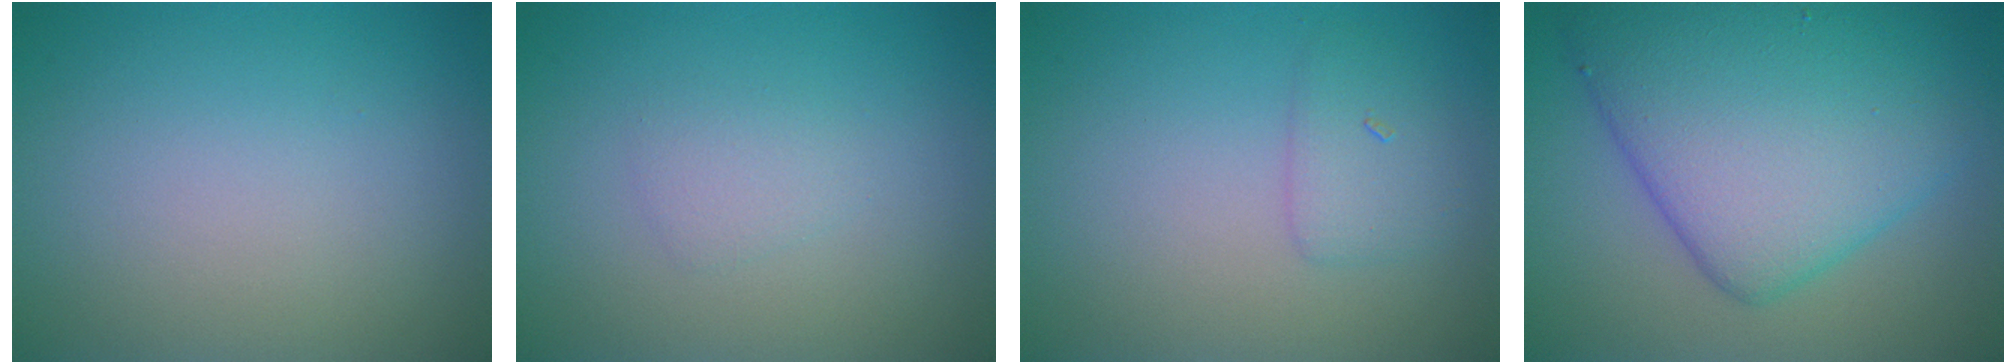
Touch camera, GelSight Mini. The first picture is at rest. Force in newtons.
{"total": 1.2, "press": 1.2, "slide": 0.0}
{"total": 1.8, "press": 1.8, "slide": 0.1}
{"total": 10.4, "press": 10.4, "slide": 0.4}